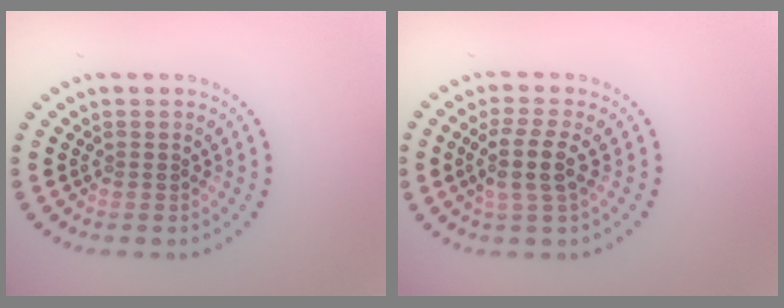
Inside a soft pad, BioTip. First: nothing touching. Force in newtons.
{"total": 3.0, "press": 2.6, "slide": 1.4}